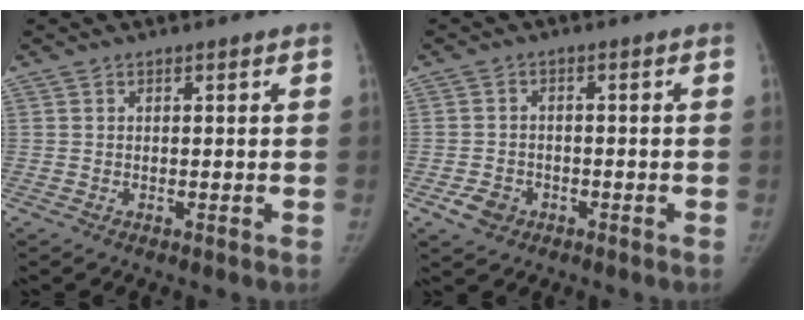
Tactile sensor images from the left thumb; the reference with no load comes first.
{"total": 3.9, "force": [-2.0, 3.0, 1.4], "torque": [-0.019, 0.014, -0.029]}